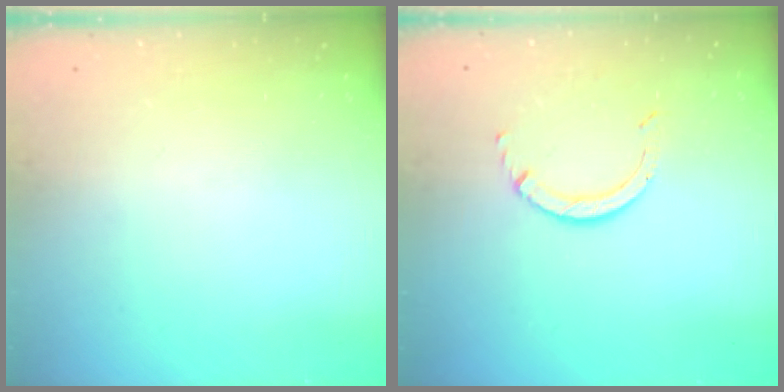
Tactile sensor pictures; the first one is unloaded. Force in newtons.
{"total": 3.5, "press": 3.5, "slide": 0.5}